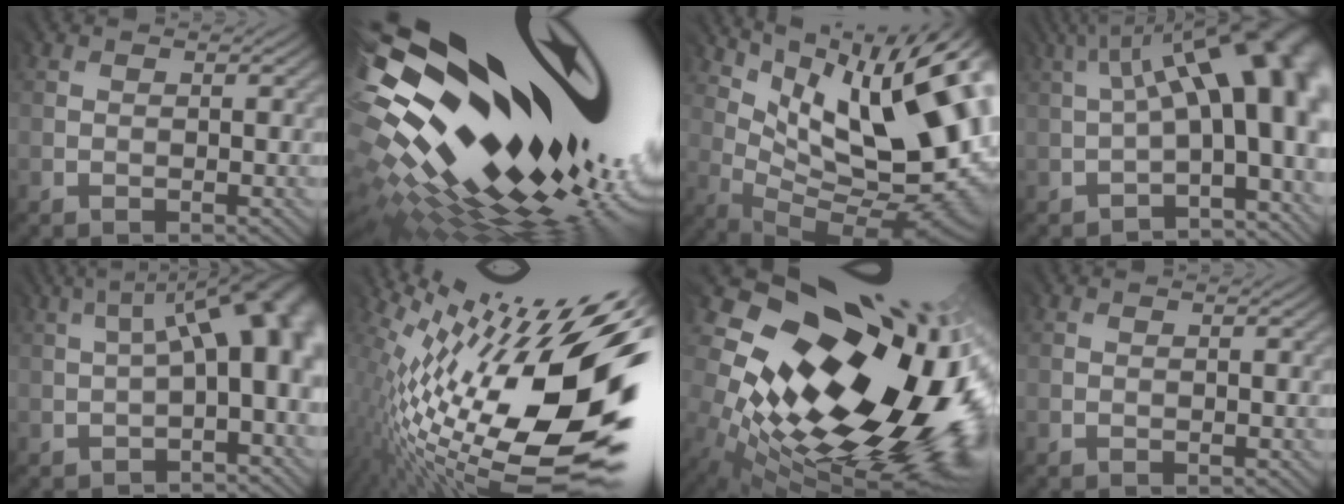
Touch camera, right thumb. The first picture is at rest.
{"total": 20.0, "force": [3.9, 9.7, 17.0], "torque": [-0.315, 0.009, 0.070]}
{"total": 17.1, "force": [6.7, 5.6, 14.7], "torque": [-0.229, 0.021, 0.127]}
{"total": 13.8, "force": [0.8, 5.2, 12.8], "torque": [-0.165, 0.019, 0.022]}
{"total": 9.2, "force": [-0.5, 3.2, 8.6], "torque": [-0.108, 0.012, -0.002]}
{"total": 19.0, "force": [4.1, 5.6, 17.7], "torque": [-0.298, -0.006, 0.077]}
{"total": 18.9, "force": [2.4, 12.0, 14.4], "torque": [-0.238, -0.023, 0.056]}
{"total": 0.0}